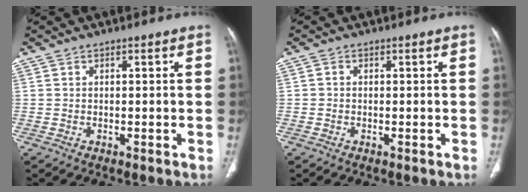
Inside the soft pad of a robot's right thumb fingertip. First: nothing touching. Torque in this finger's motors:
{"motor_torque": [-0.18, 0.30, -0.45, 0.13, 0.05]}